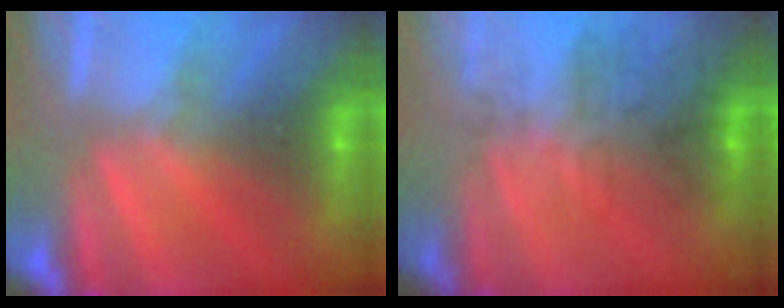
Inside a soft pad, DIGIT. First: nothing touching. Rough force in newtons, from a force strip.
{"total": 4.6}